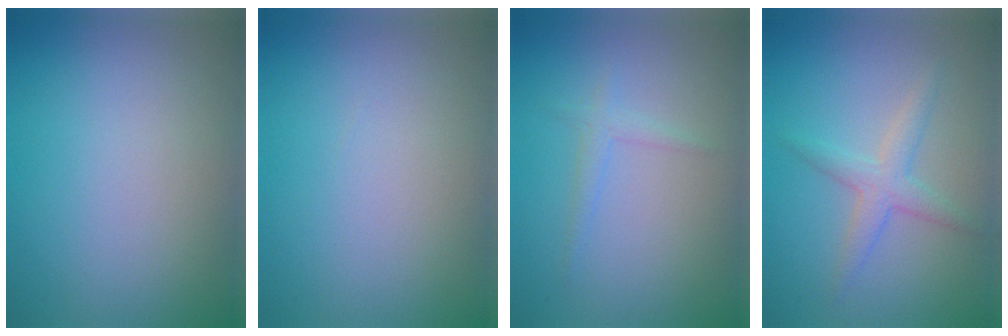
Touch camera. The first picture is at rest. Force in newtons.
{"total": 0.0}
{"total": 1.2, "press": 1.2, "slide": 0.1}
{"total": 2.4, "press": 2.4, "slide": 0.1}